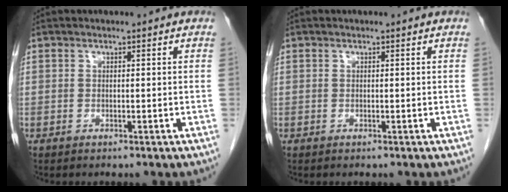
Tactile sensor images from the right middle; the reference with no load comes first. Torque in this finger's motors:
{"motor_torque": [0.00, 0.00, 0.00, 0.00]}